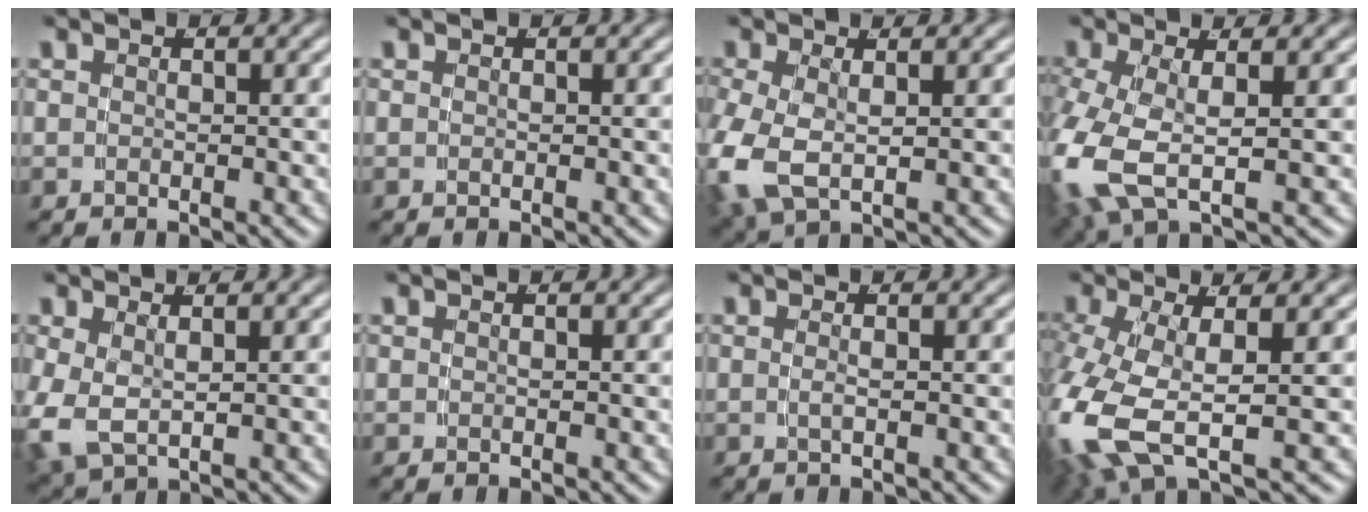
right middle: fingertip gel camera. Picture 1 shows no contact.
{"total": 0.0}
{"total": 5.3, "force": [-0.8, 3.8, 3.6], "torque": [-0.117, -0.030, 0.005]}
{"total": 7.1, "force": [-1.3, 4.9, 5.1], "torque": [-0.154, -0.034, -0.008]}
{"total": 4.2, "force": [-0.2, 3.3, 2.6], "torque": [-0.088, -0.027, 0.016]}
{"total": 0.0}
{"total": 0.8, "force": [-0.3, -0.5, 0.6], "torque": [-0.016, -0.006, -0.001]}
{"total": 7.6, "force": [-1.5, 4.2, 6.2], "torque": [-0.168, -0.038, -0.005]}